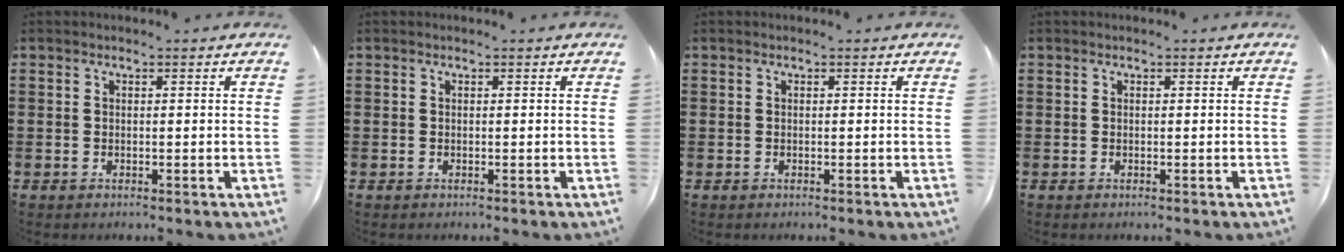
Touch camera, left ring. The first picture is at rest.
{"total": 0.0}
{"total": 0.0}
{"total": 0.0}